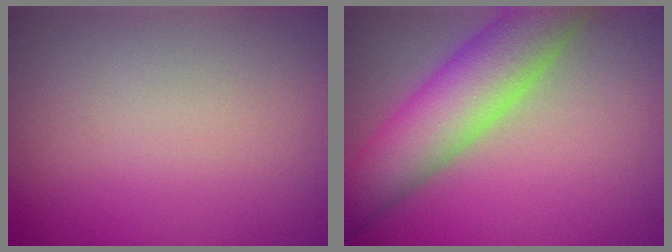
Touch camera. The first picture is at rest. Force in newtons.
{"total": 7.6, "press": 7.6, "slide": 0.4}